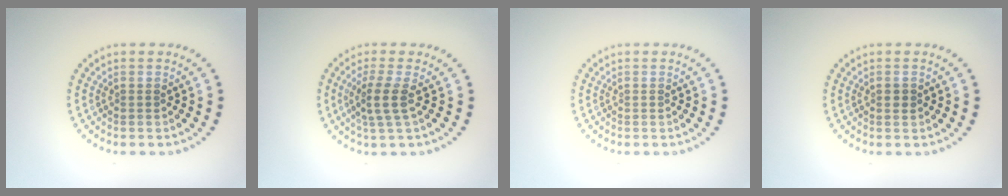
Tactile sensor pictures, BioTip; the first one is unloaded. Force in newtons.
{"total": 2.5, "press": 2.0, "slide": 1.6}
{"total": 0.0}
{"total": 0.8, "press": 0.8, "slide": 0.1}